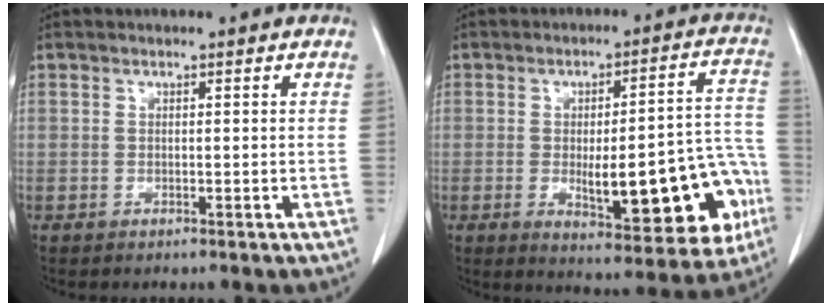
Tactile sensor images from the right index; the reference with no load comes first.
{"total": 19.1, "force": [-5.0, 5.4, 17.7], "torque": [-0.166, 0.029, -0.044]}